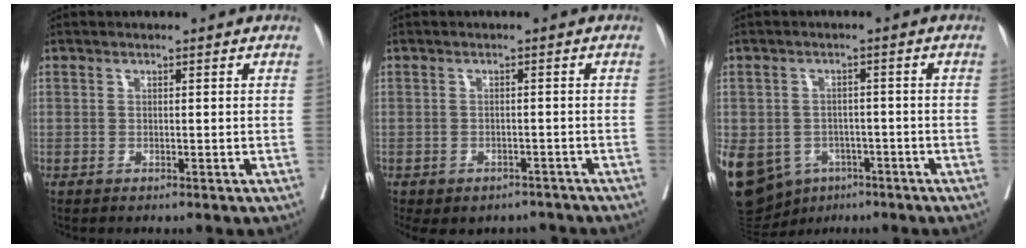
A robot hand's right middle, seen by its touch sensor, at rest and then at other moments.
{"total": 7.8, "force": [-6.1, 4.6, 2.0], "torque": [-0.026, 0.007, -0.073]}
{"total": 24.5, "force": [-10.6, 19.2, 10.8], "torque": [-0.351, -0.015, -0.147]}